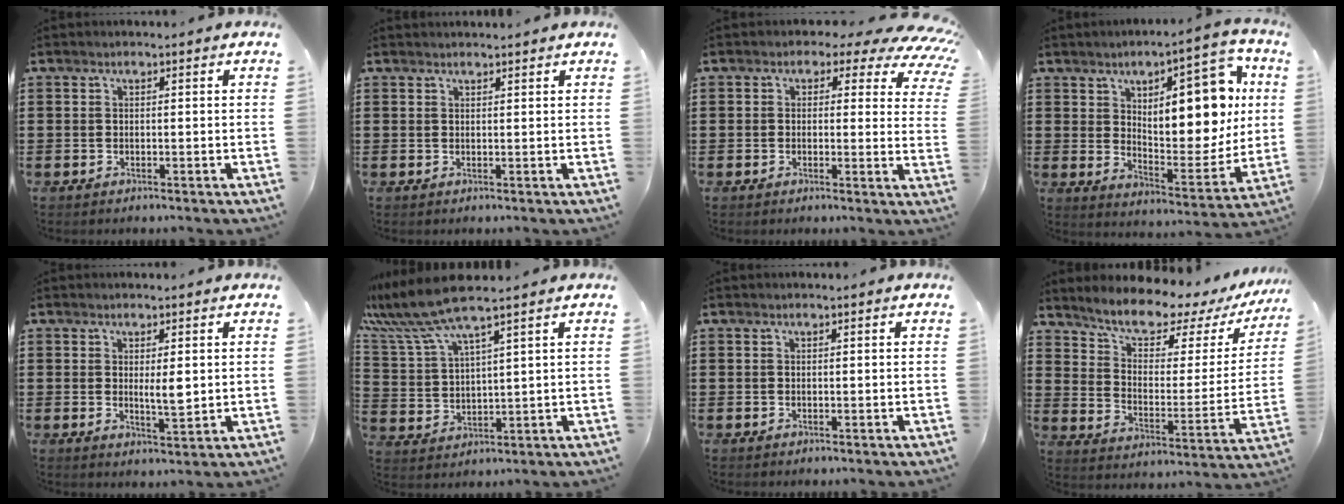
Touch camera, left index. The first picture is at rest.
{"total": 0.8, "force": [0.8, 0.0, 0.1], "torque": [-0.003, -0.001, 0.016]}
{"total": 3.5, "force": [1.8, 2.4, 1.8], "torque": [-0.034, -0.012, 0.024]}
{"total": 13.6, "force": [4.9, 5.7, 11.3], "torque": [-0.162, -0.023, 0.078]}
{"total": 3.6, "force": [0.5, 1.0, 3.4], "torque": [-0.049, -0.006, 0.005]}
{"total": 8.3, "force": [6.8, 0.3, 4.8], "torque": [-0.123, -0.027, 0.118]}
{"total": 0.0}
{"total": 7.4, "force": [6.6, 1.7, 2.9], "torque": [-0.076, -0.050, 0.109]}